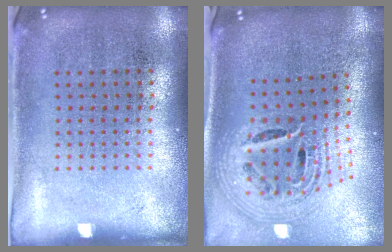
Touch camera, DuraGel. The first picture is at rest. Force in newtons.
{"total": 2.5, "press": 1.8, "slide": 1.8}